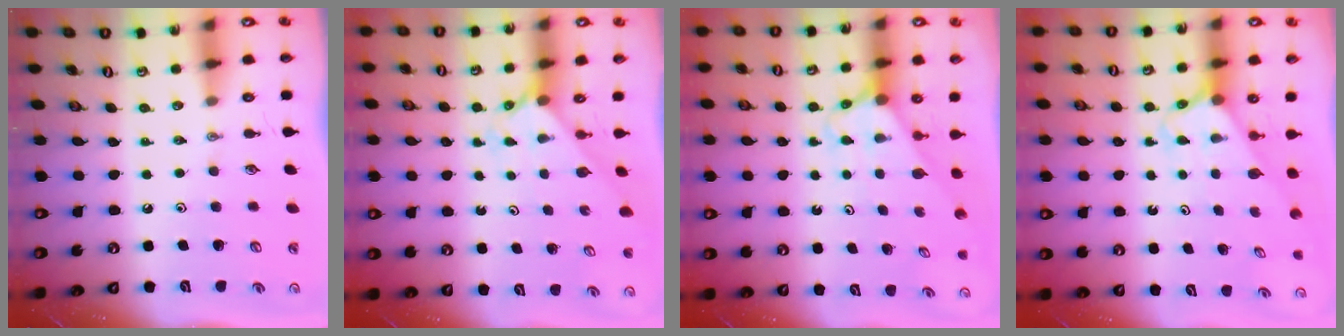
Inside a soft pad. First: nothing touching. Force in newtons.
{"total": 1.9, "press": 1.9, "slide": 0.2}
{"total": 2.5, "press": 2.4, "slide": 0.2}
{"total": 2.5, "press": 2.5, "slide": 0.2}